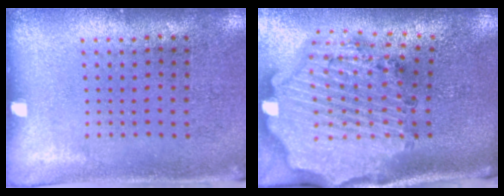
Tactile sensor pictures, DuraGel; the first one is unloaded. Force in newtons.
{"total": 4.1, "press": 3.3, "slide": 2.4}